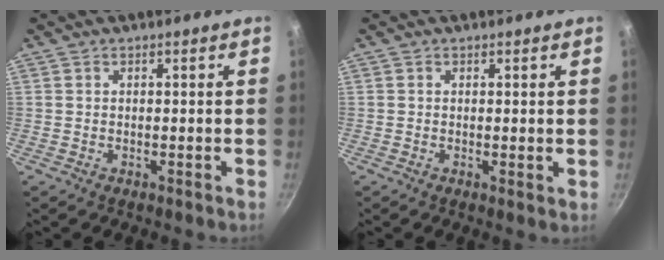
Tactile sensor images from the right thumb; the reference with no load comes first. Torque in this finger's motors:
{"motor_torque": [-0.24, 0.01, -0.08, -0.14, -0.05]}